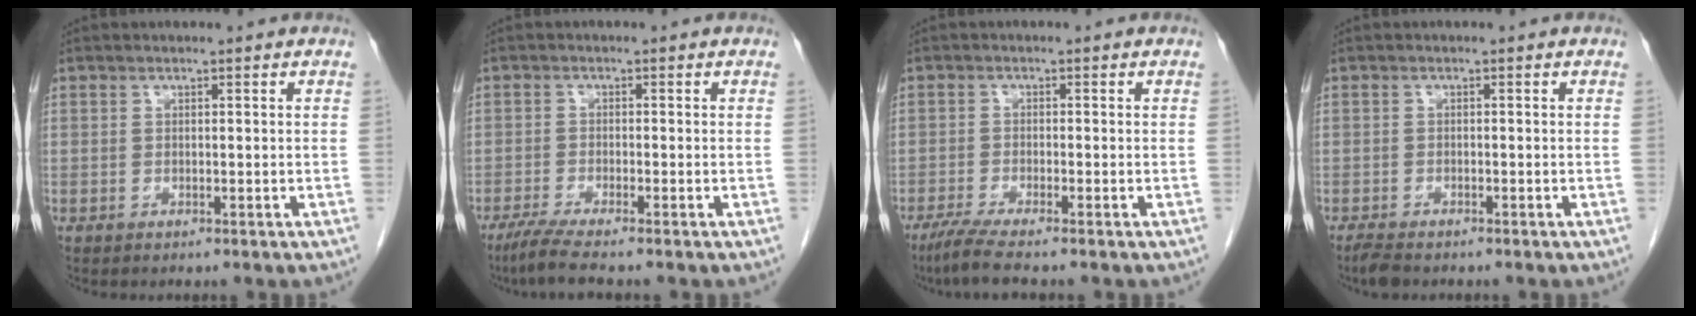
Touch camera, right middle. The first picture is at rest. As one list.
[{"total": 4.6, "force": [-3.6, -0.3, 2.8], "torque": [-0.055, -0.014, -0.069]}, {"total": 4.6, "force": [-3.5, -0.3, 2.8], "torque": [-0.056, -0.013, -0.068]}, {"total": 2.3, "force": [-1.9, 0.5, 1.1], "torque": [-0.028, -0.007, -0.033]}]